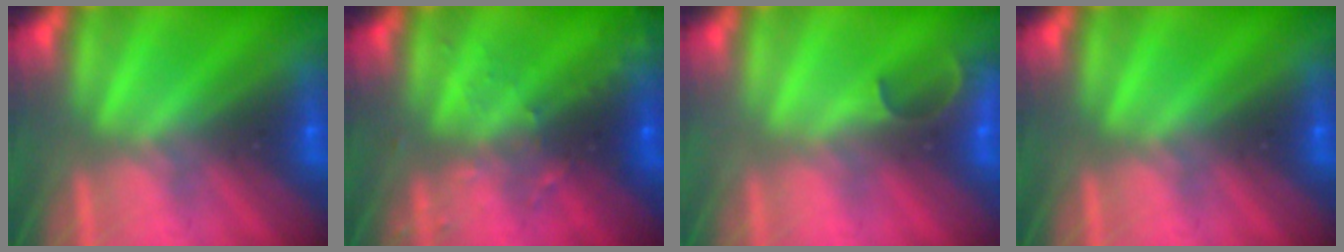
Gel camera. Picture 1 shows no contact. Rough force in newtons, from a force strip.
{"total": 2.9}
{"total": 2.9}
{"total": 0.0}